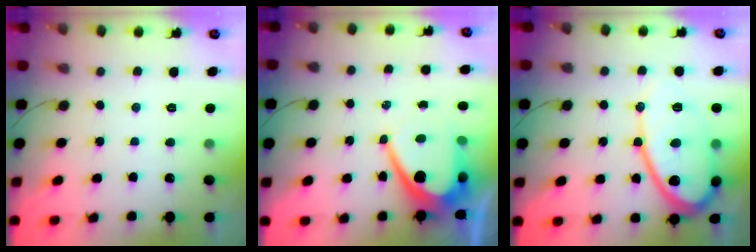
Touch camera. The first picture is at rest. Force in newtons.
{"total": 13.1, "press": 13.0, "slide": 1.0}
{"total": 15.0, "press": 14.9, "slide": 1.2}